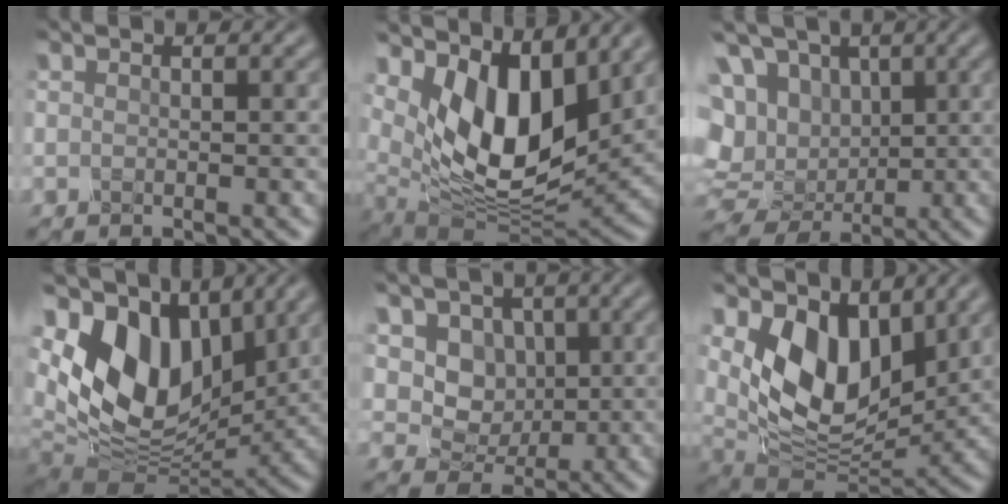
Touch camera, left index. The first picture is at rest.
{"total": 10.2, "force": [4.0, 5.3, 7.8], "torque": [-0.142, -0.020, 0.083]}
{"total": 16.5, "force": [4.0, 13.7, 8.3], "torque": [-0.215, 0.029, 0.078]}
{"total": 12.7, "force": [4.2, 8.1, 8.9], "torque": [-0.177, 0.012, 0.086]}
{"total": 3.4, "force": [0.6, 3.1, 1.3], "torque": [-0.037, -0.013, 0.019]}
{"total": 8.1, "force": [2.8, 5.1, 5.7], "torque": [-0.109, -0.021, 0.056]}